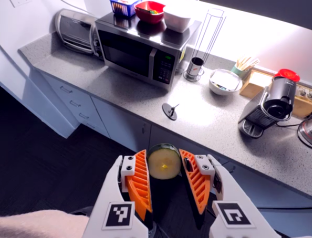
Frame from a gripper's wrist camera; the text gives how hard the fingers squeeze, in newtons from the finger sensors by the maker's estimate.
{"total": 10.0, "left": 10.0, "right": 9.9}